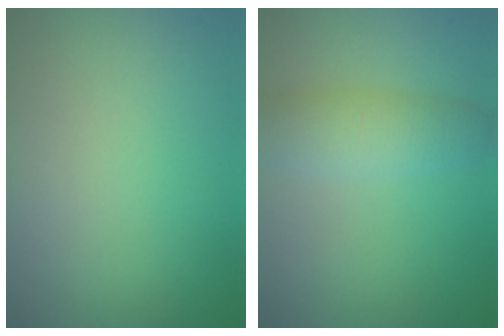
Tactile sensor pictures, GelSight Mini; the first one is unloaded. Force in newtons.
{"total": 4.0, "press": 4.0, "slide": 0.0}